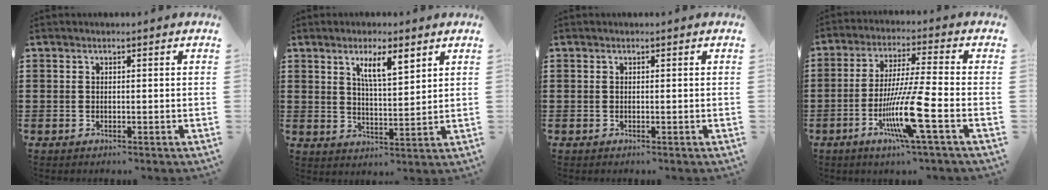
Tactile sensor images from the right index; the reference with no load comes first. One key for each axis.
{"total": 6.2, "fx": 3.3, "fy": 1.7, "fz": 4.9, "tx": -0.089, "ty": 0.001, "tz": 0.052}
{"total": 0.0}
{"total": 11.7, "fx": -4.4, "fy": 0.2, "fz": 10.9, "tx": -0.219, "ty": -0.017, "tz": -0.087}